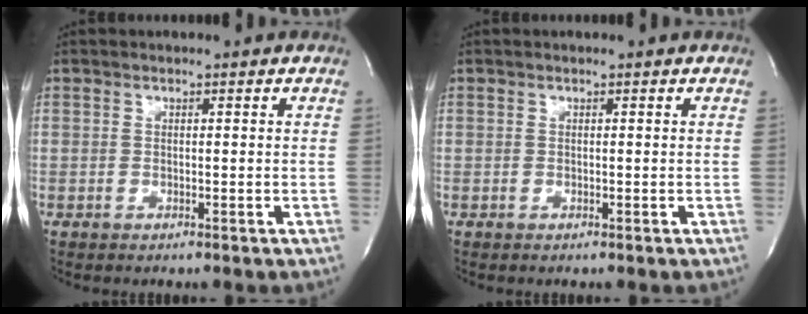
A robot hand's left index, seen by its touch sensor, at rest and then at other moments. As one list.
[{"total": 0.0}]